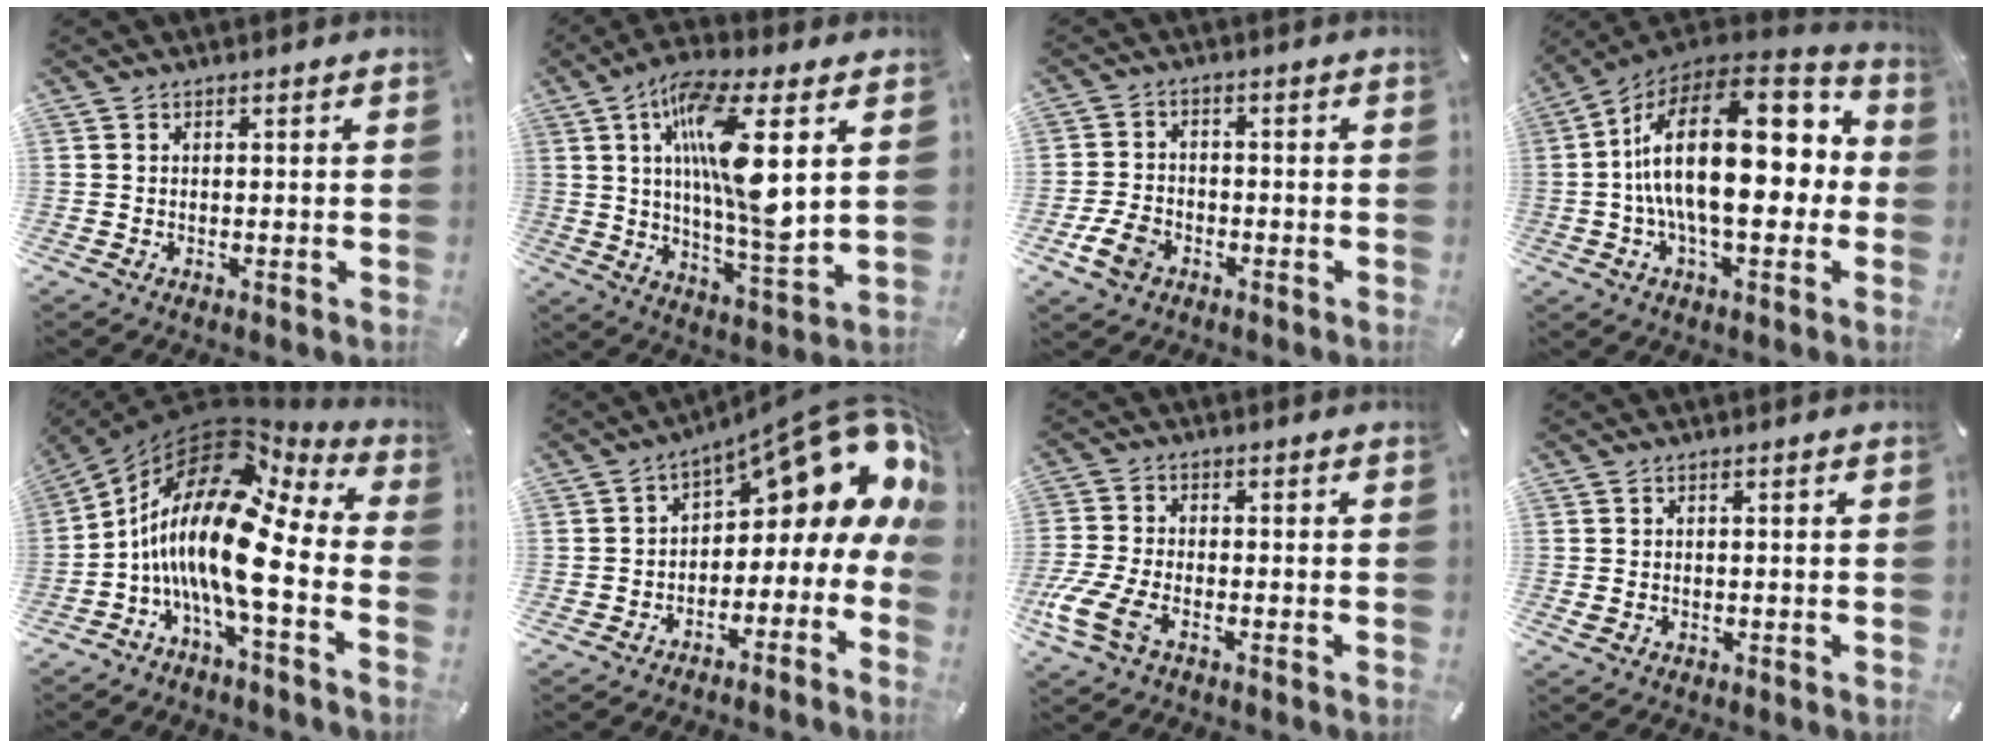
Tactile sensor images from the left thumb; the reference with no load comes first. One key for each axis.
{"total": 17.6, "fx": 4.5, "fy": 4.6, "fz": 16.4, "tx": -0.314, "ty": -0.020, "tz": 0.061}
{"total": 6.3, "fx": -2.8, "fy": 4.7, "fz": 3.2, "tx": -0.075, "ty": 0.009, "tz": -0.050}
{"total": 26.2, "fx": 1.4, "fy": 12.9, "fz": 22.8, "tx": -0.392, "ty": -0.017, "tz": 0.021}
{"total": 19.5, "fx": -2.7, "fy": 6.6, "fz": 18.2, "tx": -0.395, "ty": -0.028, "tz": -0.058}
{"total": 14.5, "fx": 8.8, "fy": 5.8, "fz": 10.0, "tx": -0.121, "ty": -0.074, "tz": 0.140}
{"total": 8.4, "fx": -3.8, "fy": 4.4, "fz": 6.0, "tx": -0.149, "ty": -0.005, "tz": -0.072}
{"total": 0.9, "fx": -0.1, "fy": 0.7, "fz": 0.6, "tx": -0.011, "ty": 0.002, "tz": -0.002}